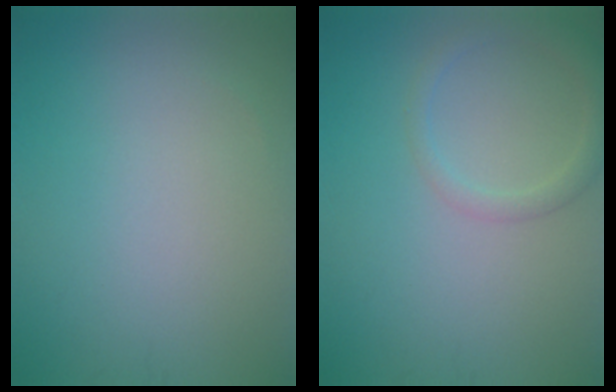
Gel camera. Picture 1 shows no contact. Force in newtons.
{"total": 2.1, "press": 2.1, "slide": 0.1}